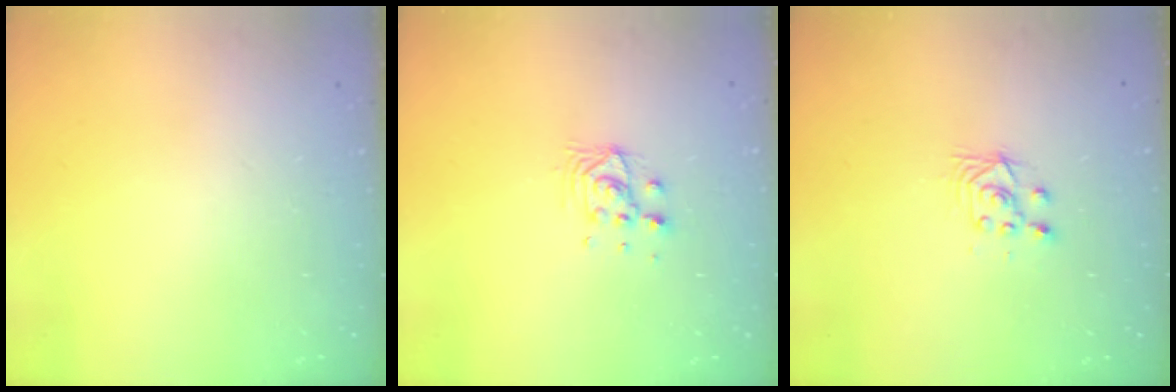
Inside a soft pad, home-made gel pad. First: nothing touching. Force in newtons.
{"total": 7.6, "press": 7.6, "slide": 0.3}
{"total": 4.1, "press": 3.9, "slide": 1.3}